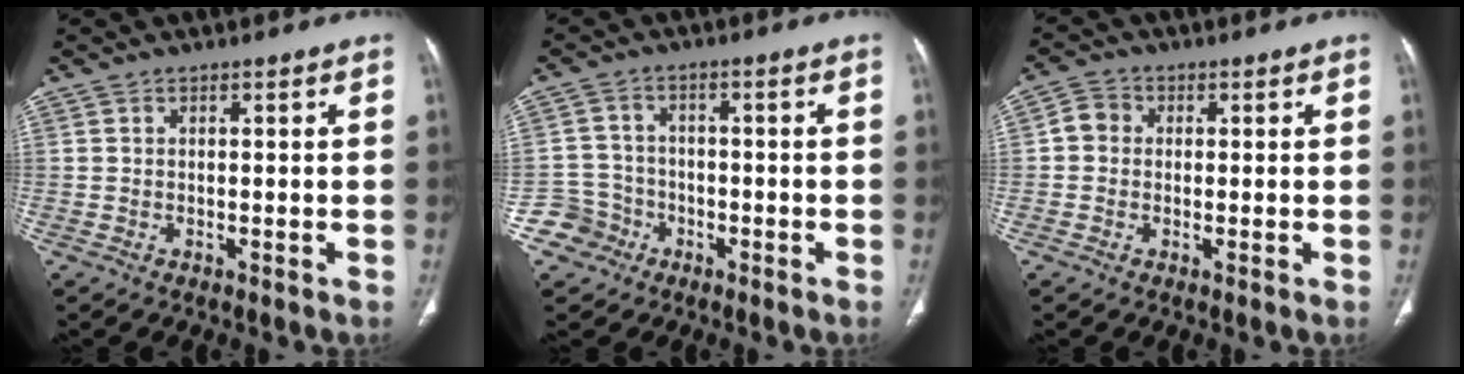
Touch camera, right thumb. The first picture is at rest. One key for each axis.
{"total": 5.6, "fx": -3.0, "fy": 4.7, "fz": -0.3, "tx": 0.038, "ty": 0.028, "tz": -0.057}
{"total": 3.5, "fx": 0.1, "fy": 3.2, "fz": 1.4, "tx": -0.013, "ty": 0.010, "tz": -0.007}